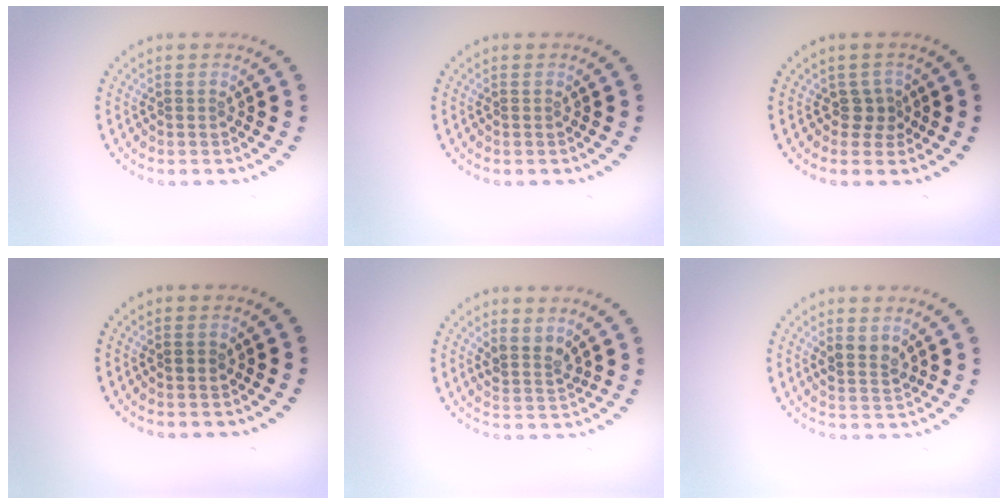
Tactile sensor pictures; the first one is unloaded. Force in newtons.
{"total": 0.0}
{"total": 1.9, "press": 1.3, "slide": 1.3}
{"total": 0.9, "press": 0.8, "slide": 0.3}
{"total": 2.3, "press": 1.9, "slide": 1.3}
{"total": 2.2, "press": 2.0, "slide": 0.9}